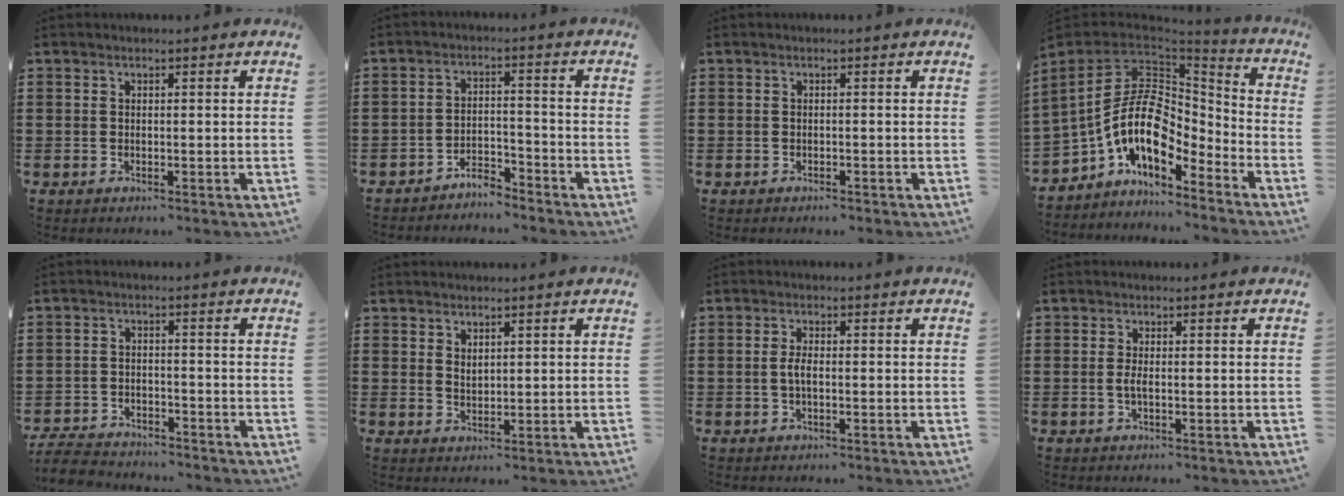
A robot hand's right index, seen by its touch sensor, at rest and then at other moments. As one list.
[{"total": 3.8, "force": [-3.8, 0.3, 0.3], "torque": [-0.013, 0.003, -0.079]}, {"total": 0.6, "force": [-0.6, 0.1, 0.1], "torque": [-0.005, -0.003, -0.013]}, {"total": 14.0, "force": [-2.6, 8.6, 10.7], "torque": [-0.245, 0.002, -0.053]}, {"total": 4.7, "force": [-4.6, 0.7, 0.6], "torque": [-0.024, -0.001, -0.095]}, {"total": 1.5, "force": [1.3, 0.7, 0.5], "torque": [-0.009, 0.002, 0.024]}, {"total": 2.3, "force": [-0.3, 0.7, 2.2], "torque": [-0.048, -0.001, -0.009]}, {"total": 1.7, "force": [-0.4, 0.2, 1.7], "torque": [-0.038, -0.005, -0.009]}]